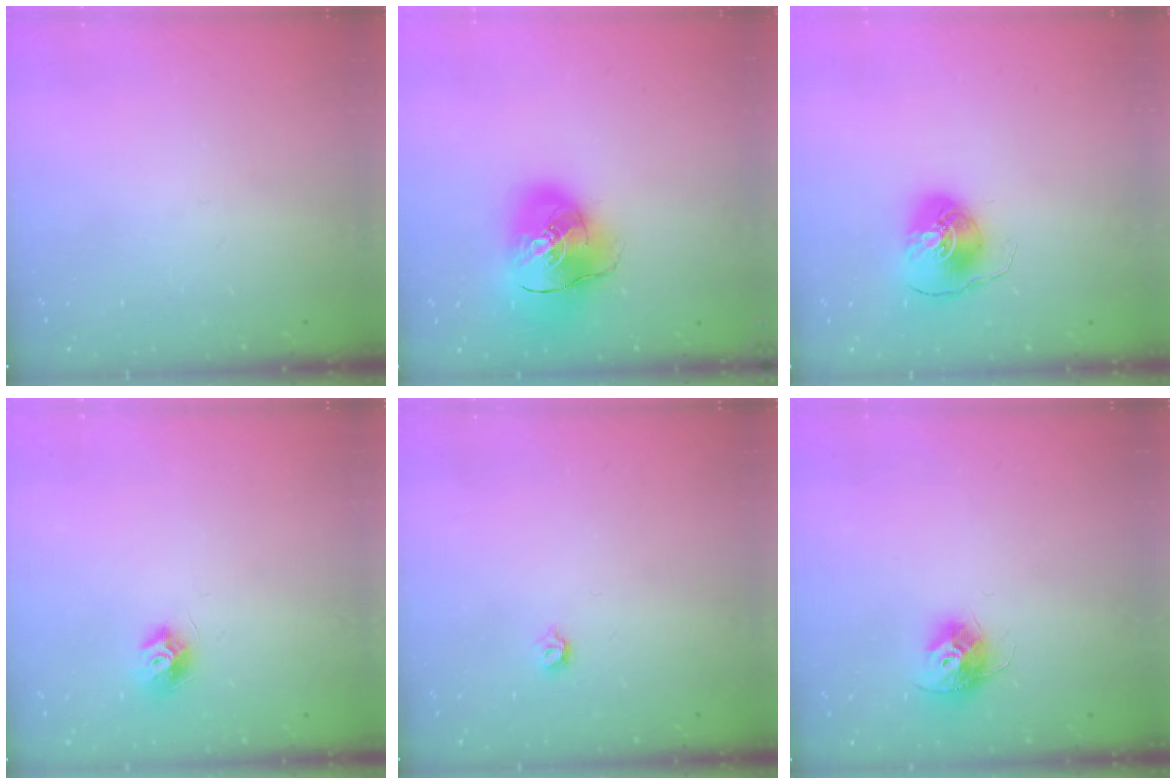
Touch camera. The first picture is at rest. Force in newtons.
{"total": 15.9, "press": 15.6, "slide": 2.7}
{"total": 7.6, "press": 7.6, "slide": 0.3}
{"total": 7.9, "press": 7.9, "slide": 0.4}
{"total": 3.1, "press": 3.0, "slide": 0.8}
{"total": 10.3, "press": 10.3, "slide": 0.7}